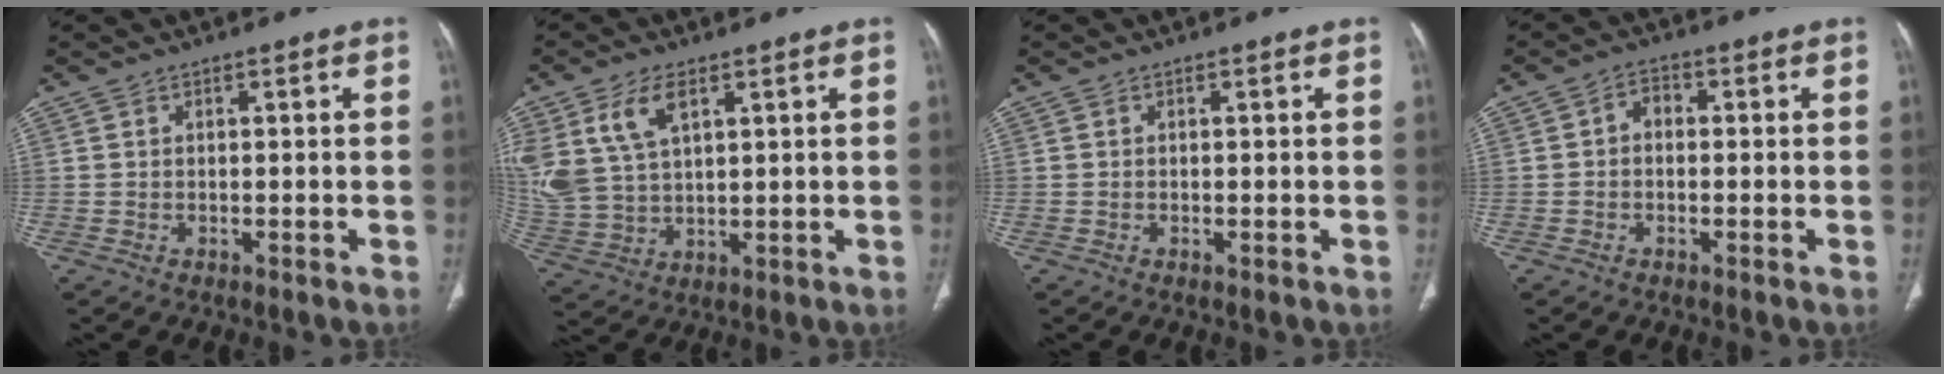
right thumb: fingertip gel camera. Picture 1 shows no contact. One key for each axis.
{"total": 12.2, "fx": 5.3, "fy": 6.9, "fz": 8.5, "tx": -0.186, "ty": -0.010, "tz": 0.120}
{"total": 0.0}
{"total": 2.9, "fx": -0.2, "fy": 2.1, "fz": 1.9, "tx": -0.020, "ty": 0.013, "tz": -0.012}